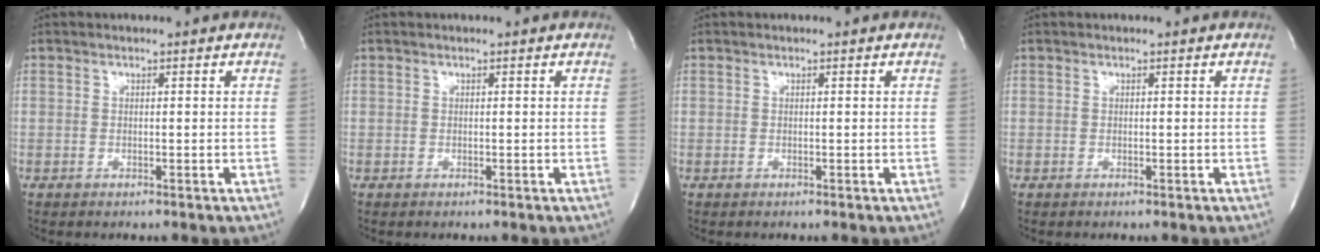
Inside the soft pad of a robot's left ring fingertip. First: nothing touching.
{"total": 0.0}
{"total": 0.0}
{"total": 0.0}